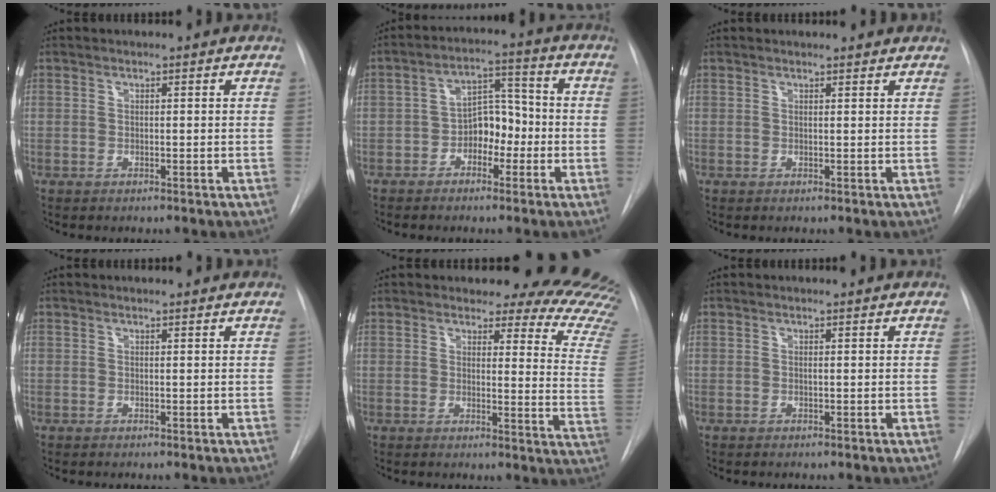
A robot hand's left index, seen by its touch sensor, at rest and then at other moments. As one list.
[{"total": 6.5, "force": [-3.2, 3.7, 4.2], "torque": [-0.066, 0.021, -0.058]}, {"total": 2.7, "force": [2.5, 0.8, 0.4], "torque": [-0.005, 0.008, 0.017]}, {"total": 1.0, "force": [0.9, 0.4, 0.1], "torque": [-0.009, 0.010, 0.002]}, {"total": 17.0, "force": [16.2, 3.1, 4.0], "torque": [-0.011, -0.147, 0.137]}, {"total": 0.5, "force": [-0.5, 0.0, 0.1], "torque": [-0.002, -0.001, -0.013]}]